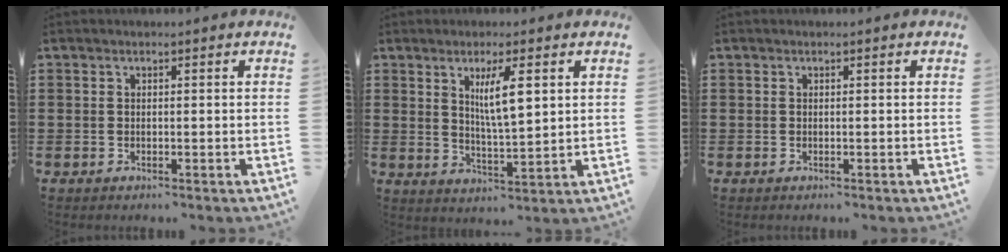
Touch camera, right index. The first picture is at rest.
{"total": 6.1, "force": [2.2, 1.3, 5.5], "torque": [-0.097, -0.001, 0.032]}
{"total": 0.0}